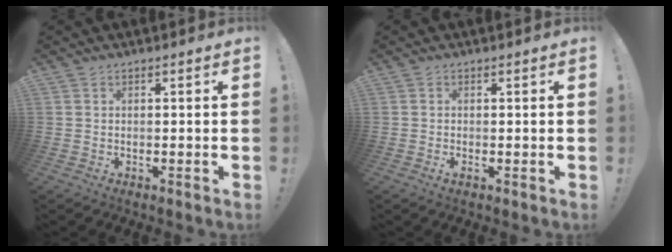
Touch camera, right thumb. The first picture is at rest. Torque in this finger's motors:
{"motor_torque": [-0.04, 0.10, 0.06, -0.02, -0.07]}